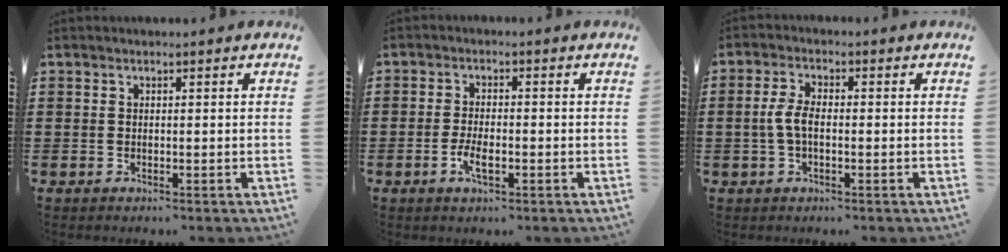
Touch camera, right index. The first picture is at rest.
{"total": 3.3, "force": [-1.3, 1.2, 2.7], "torque": [-0.059, -0.001, -0.026]}
{"total": 3.8, "force": [-0.5, 1.5, 3.5], "torque": [-0.085, -0.003, -0.016]}